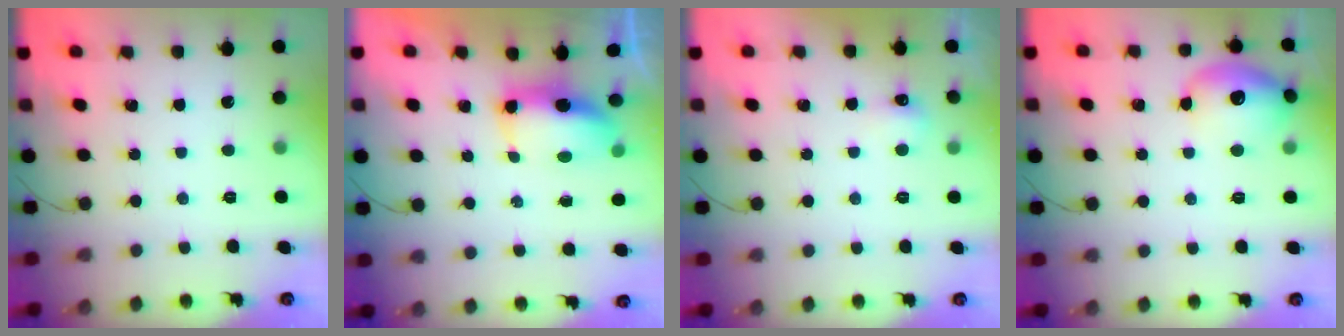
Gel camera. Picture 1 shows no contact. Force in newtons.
{"total": 7.1, "press": 7.0, "slide": 1.1}
{"total": 3.9, "press": 3.7, "slide": 1.0}
{"total": 16.8, "press": 13.5, "slide": 10.0}